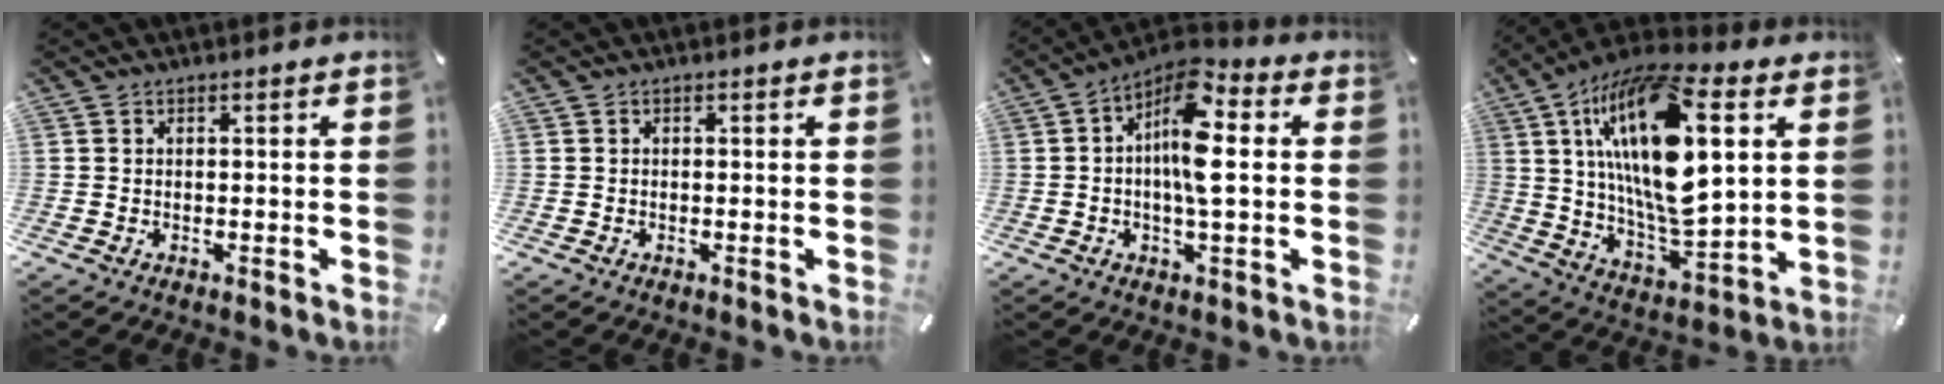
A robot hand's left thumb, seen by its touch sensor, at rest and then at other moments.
{"total": 0.0}
{"total": 11.7, "force": [1.1, 4.3, 10.8], "torque": [-0.206, -0.007, 0.016]}
{"total": 24.0, "force": [8.1, 9.8, 20.4], "torque": [-0.405, -0.039, 0.131]}